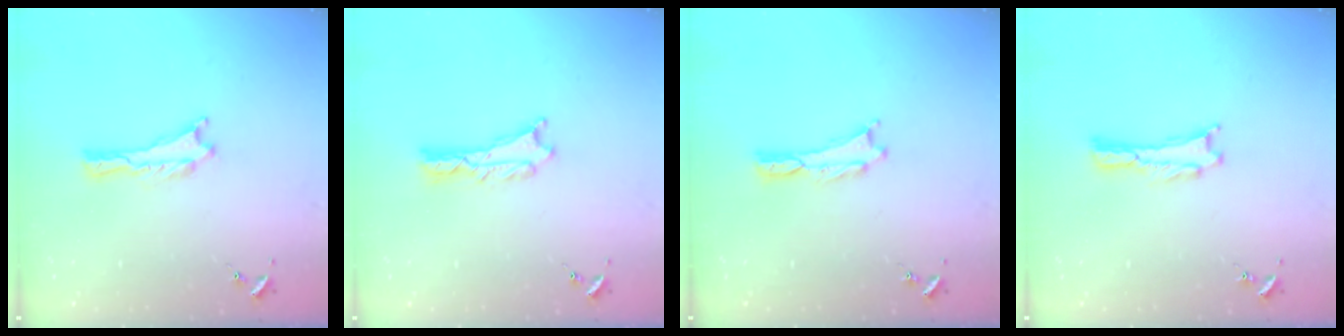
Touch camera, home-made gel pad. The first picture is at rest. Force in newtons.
{"total": 0.7, "press": 0.7, "slide": 0.1}
{"total": 0.0}
{"total": 0.0}